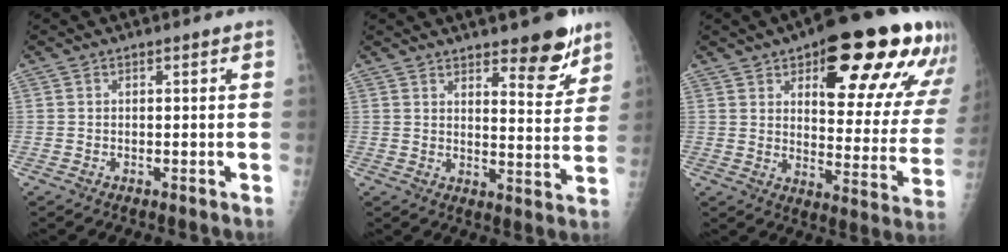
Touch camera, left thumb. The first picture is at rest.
{"total": 9.5, "force": [6.6, 3.0, 6.2], "torque": [-0.055, -0.046, 0.094]}
{"total": 25.3, "force": [13.1, 9.2, 19.6], "torque": [-0.213, -0.034, 0.181]}